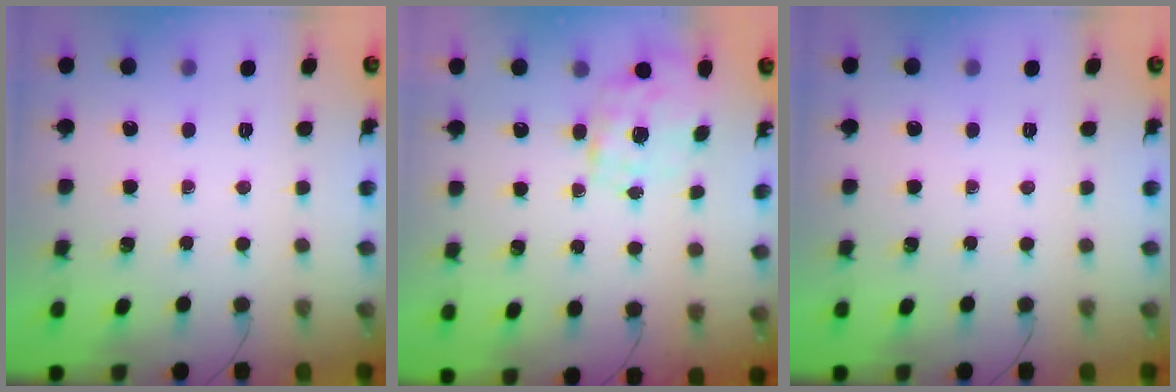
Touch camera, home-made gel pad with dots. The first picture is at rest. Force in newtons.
{"total": 1.6, "press": 1.5, "slide": 0.6}
{"total": 0.0}